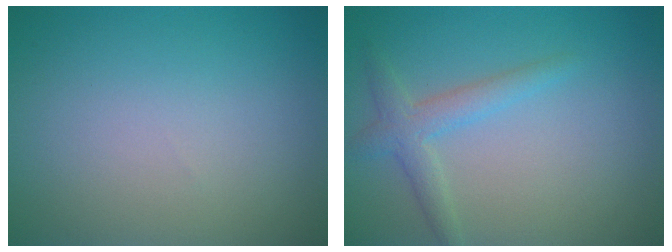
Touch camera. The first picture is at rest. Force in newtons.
{"total": 2.4, "press": 2.4, "slide": 0.1}